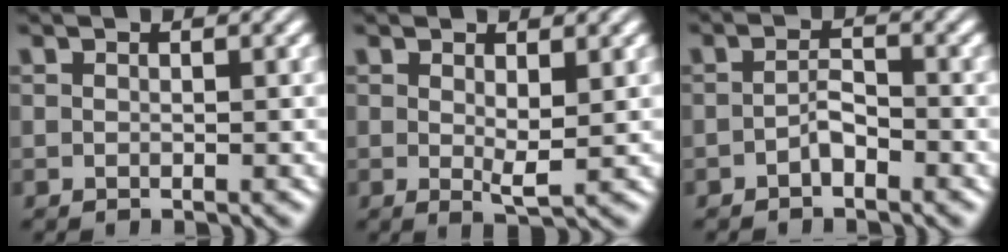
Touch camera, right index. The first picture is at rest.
{"total": 1.5, "force": [0.5, -0.5, 1.3], "torque": [-0.019, -0.016, 0.015]}
{"total": 1.6, "force": [-1.3, -0.1, 0.9], "torque": [-0.004, -0.009, -0.020]}